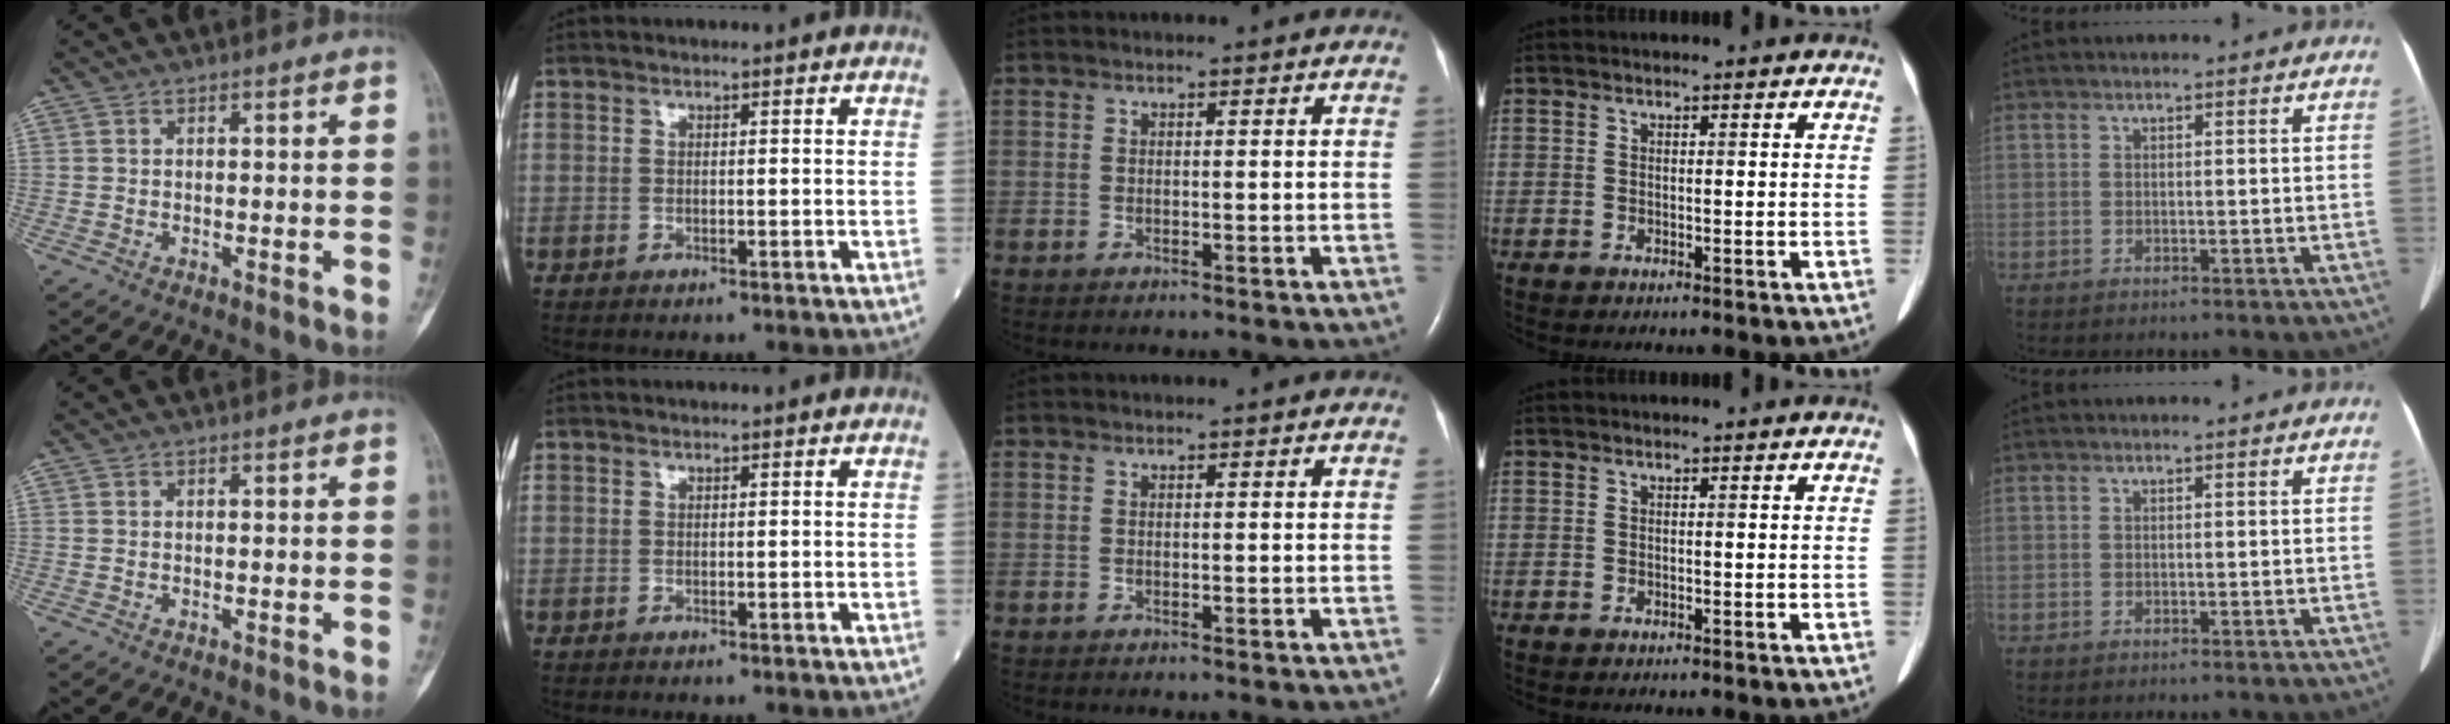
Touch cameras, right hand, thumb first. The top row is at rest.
{}